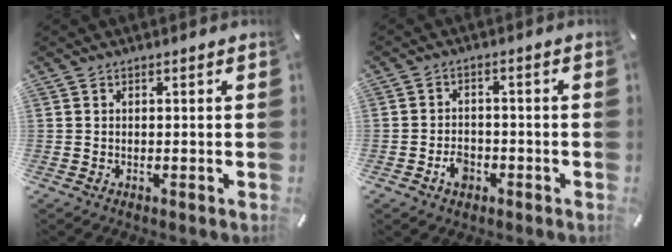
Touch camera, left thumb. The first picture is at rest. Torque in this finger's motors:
{"motor_torque": [0.65, 0.58, 0.45, 0.34, 0.00]}